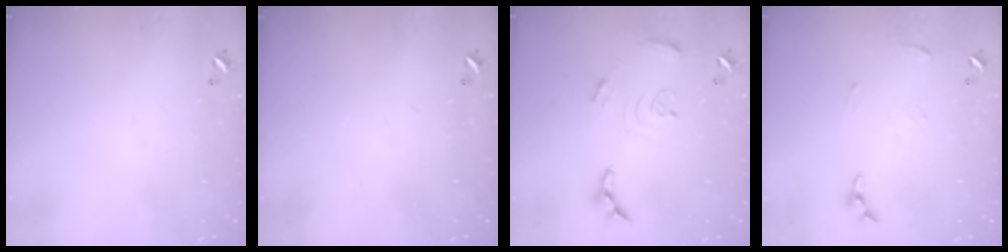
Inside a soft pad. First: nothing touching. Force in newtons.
{"total": 0.0}
{"total": 10.6, "press": 10.6, "slide": 0.8}
{"total": 4.3, "press": 4.3, "slide": 0.5}